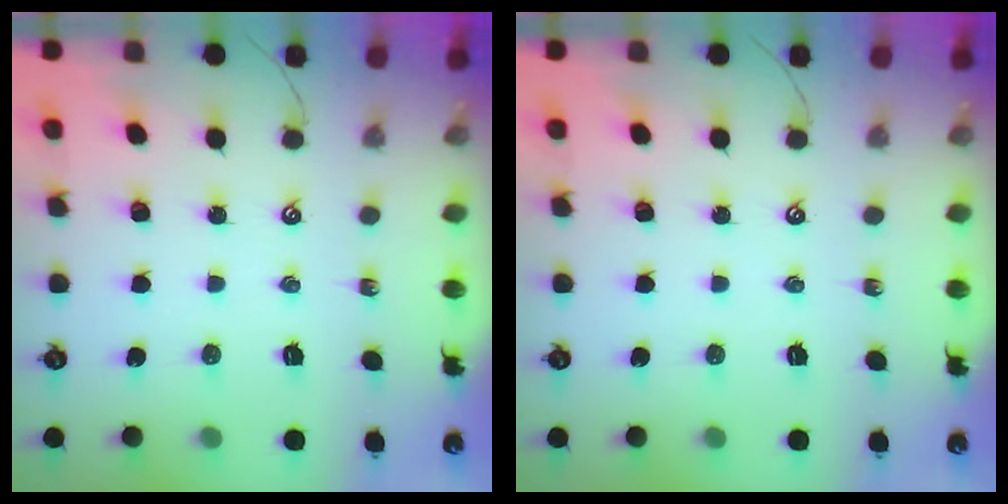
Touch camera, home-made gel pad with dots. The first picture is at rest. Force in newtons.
{"total": 0.0}